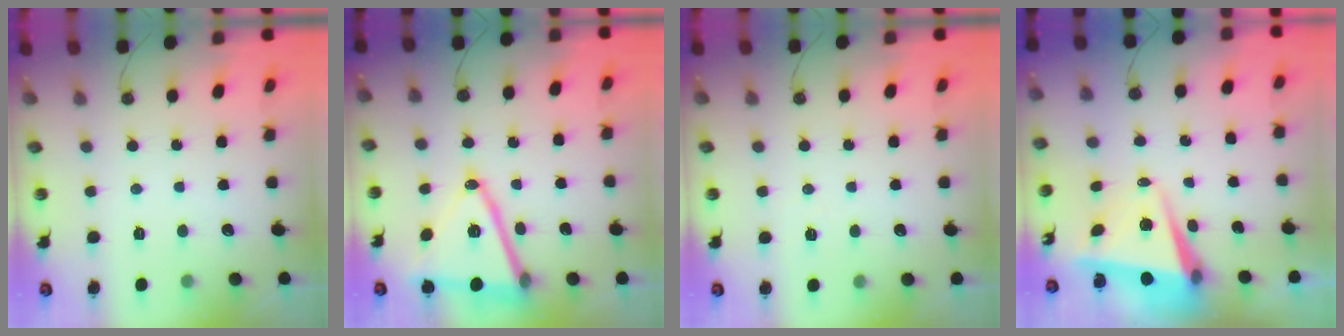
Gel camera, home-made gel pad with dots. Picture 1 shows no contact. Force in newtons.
{"total": 17.8, "press": 17.4, "slide": 3.8}
{"total": 6.4, "press": 4.7, "slide": 4.3}
{"total": 6.1, "press": 6.0, "slide": 0.8}